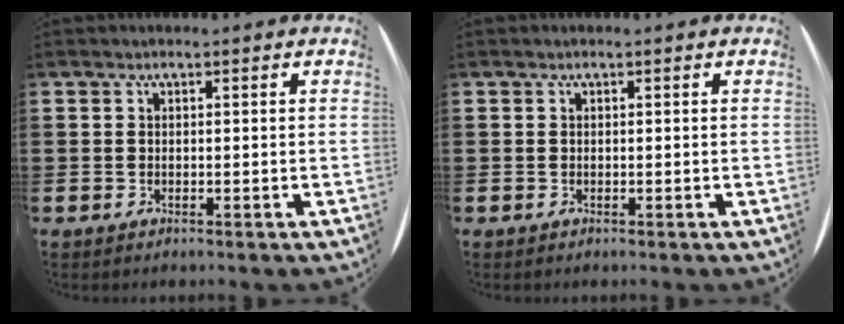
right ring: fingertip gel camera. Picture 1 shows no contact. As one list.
[{"total": 0.0}]